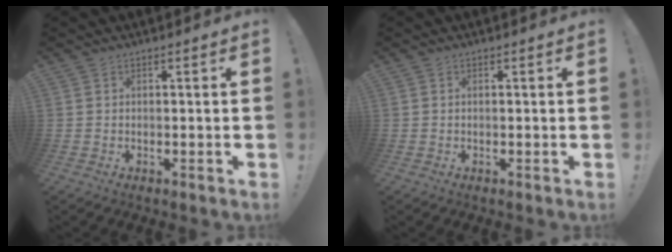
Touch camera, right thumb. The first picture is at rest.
{"total": 0.0}